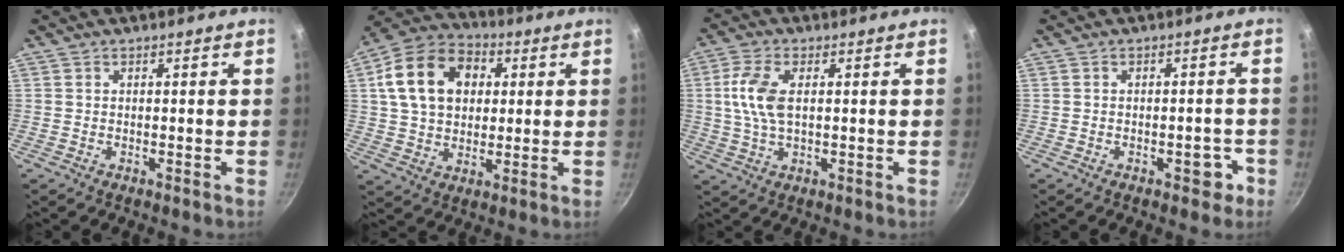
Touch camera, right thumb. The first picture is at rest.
{"total": 16.4, "force": [4.0, 12.0, 10.4], "torque": [-0.160, 0.015, 0.057]}
{"total": 7.9, "force": [1.2, 4.1, 6.7], "torque": [-0.139, 0.007, 0.020]}
{"total": 3.8, "force": [-1.1, 2.3, 2.8], "torque": [-0.005, 0.010, -0.013]}